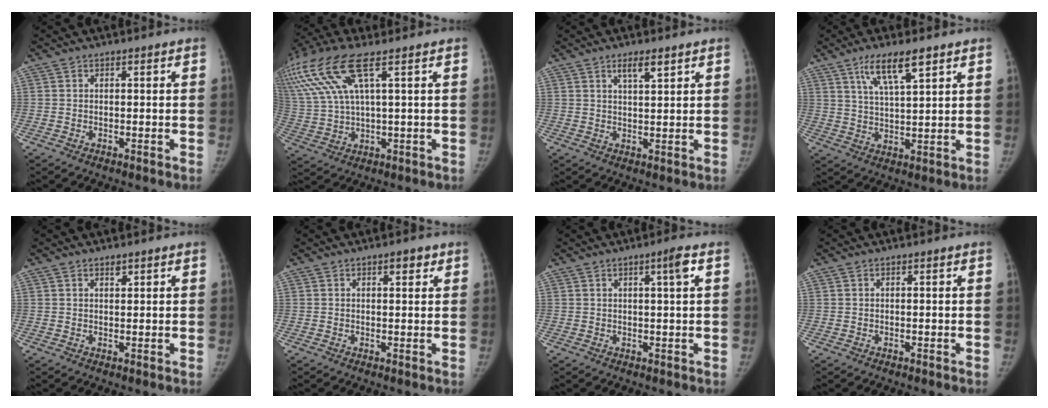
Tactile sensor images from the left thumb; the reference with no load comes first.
{"total": 17.7, "force": [8.2, 5.5, 14.7], "torque": [-0.383, 0.009, 0.165]}
{"total": 3.6, "force": [2.3, 0.8, 2.6], "torque": [-0.042, -0.014, 0.042]}
{"total": 8.4, "force": [5.1, 1.8, 6.5], "torque": [-0.113, -0.023, 0.098]}
{"total": 1.0, "force": [0.8, 0.4, 0.5], "torque": [-0.002, -0.005, 0.011]}
{"total": 2.3, "force": [1.3, 1.0, 1.7], "torque": [-0.014, -0.004, 0.016]}
{"total": 2.9, "force": [1.0, -0.3, 2.7], "torque": [-0.043, -0.001, 0.016]}
{"total": 0.0}